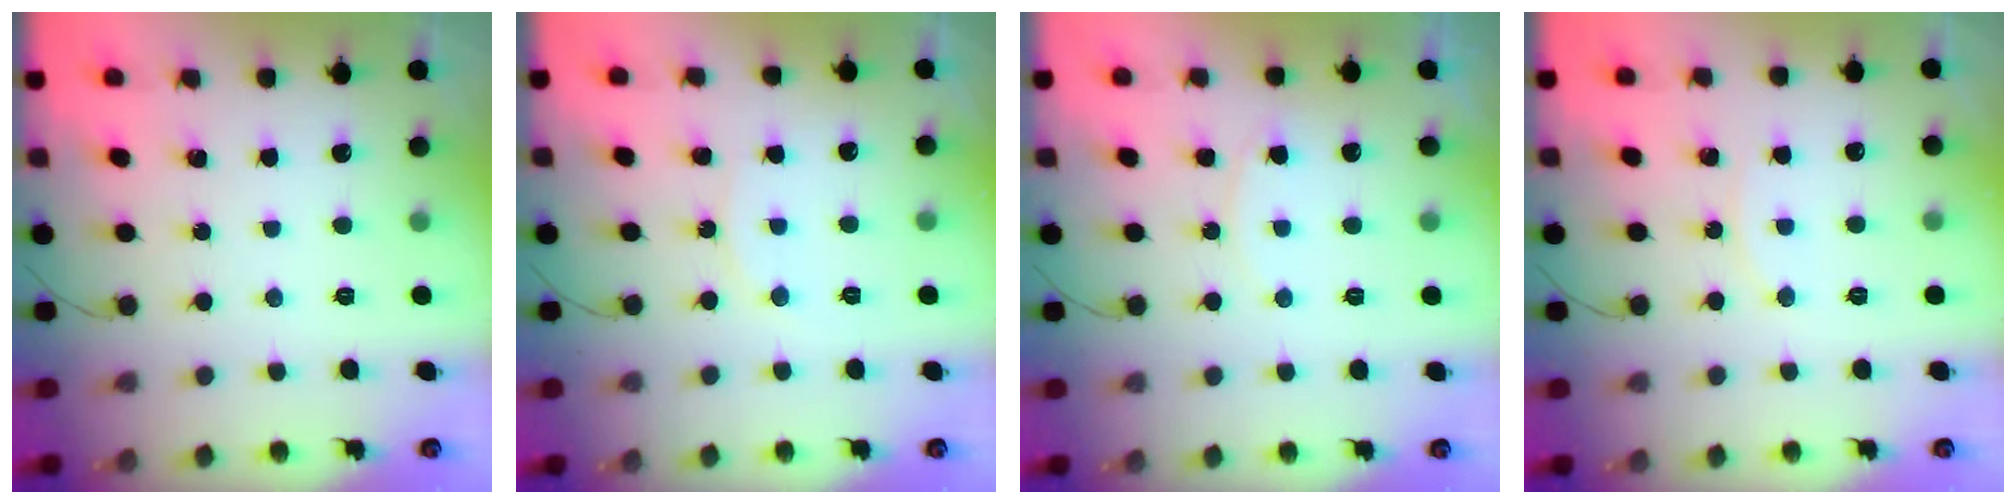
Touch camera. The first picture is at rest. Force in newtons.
{"total": 5.3, "press": 5.3, "slide": 0.7}
{"total": 5.6, "press": 5.6, "slide": 0.6}
{"total": 5.4, "press": 5.4, "slide": 0.1}